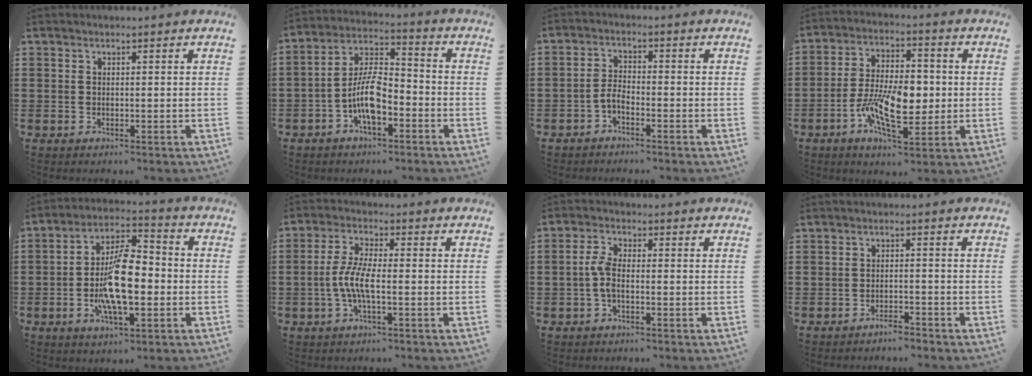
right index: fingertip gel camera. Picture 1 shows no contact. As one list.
[{"total": 8.2, "force": [-3.2, 3.4, 6.6], "torque": [-0.145, 0.004, -0.065]}, {"total": 2.7, "force": [-1.8, 0.9, 1.7], "torque": [-0.048, 0.002, -0.040]}, {"total": 11.1, "force": [-2.0, 5.6, 9.4], "torque": [-0.177, 0.000, -0.039]}, {"total": 11.9, "force": [-2.7, 4.7, 10.6], "torque": [-0.223, -0.003, -0.051]}, {"total": 5.5, "force": [-1.6, 1.4, 5.1], "torque": [-0.124, -0.009, -0.040]}, {"total": 3.7, "force": [-0.8, 1.5, 3.3], "torque": [-0.083, -0.002, -0.022]}, {"total": 2.2, "force": [-2.1, 0.1, 0.5], "torque": [-0.013, 0.002, -0.043]}]